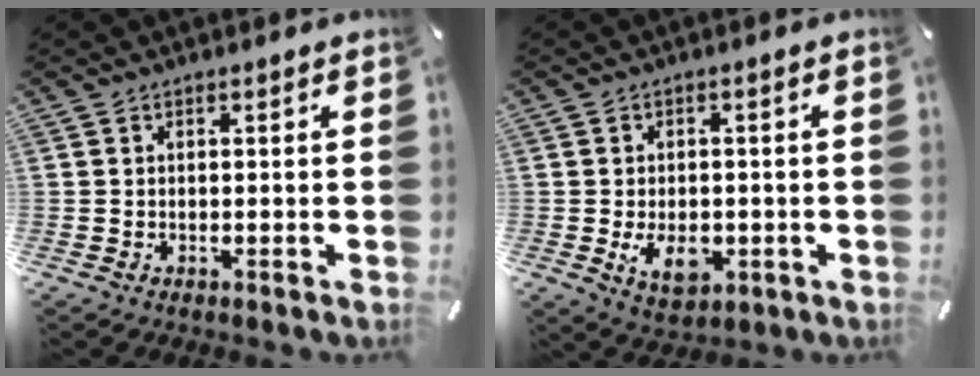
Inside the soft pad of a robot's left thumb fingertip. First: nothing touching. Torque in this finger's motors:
{"motor_torque": [0.49, 2.08, 0.27, 0.23, 0.23]}